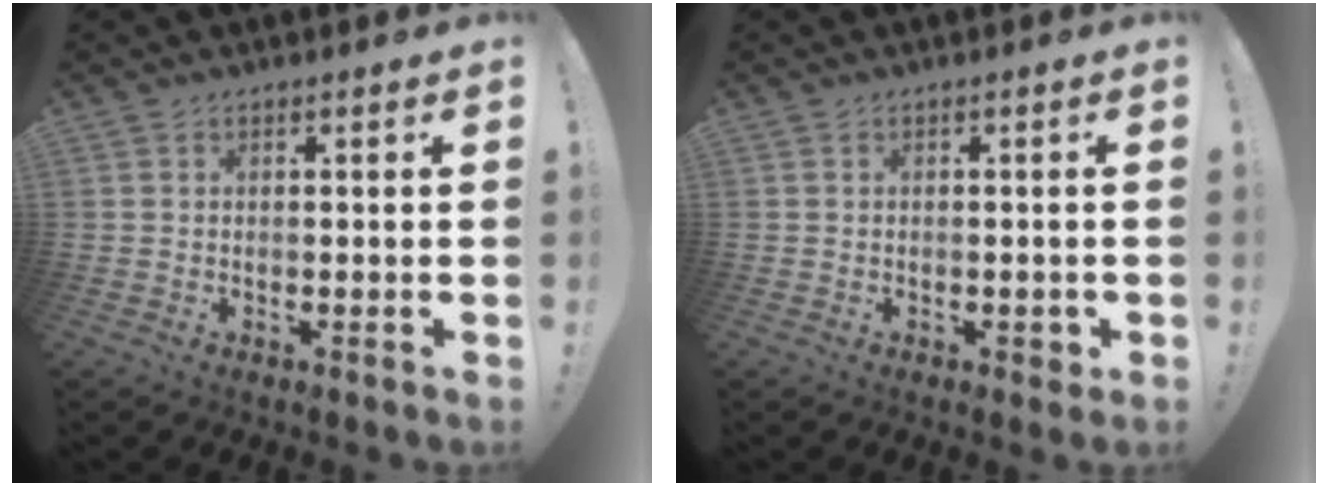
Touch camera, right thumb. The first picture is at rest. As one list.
[{"total": 2.0, "force": [-0.4, 1.4, 1.3], "torque": [-0.011, 0.002, -0.005]}]